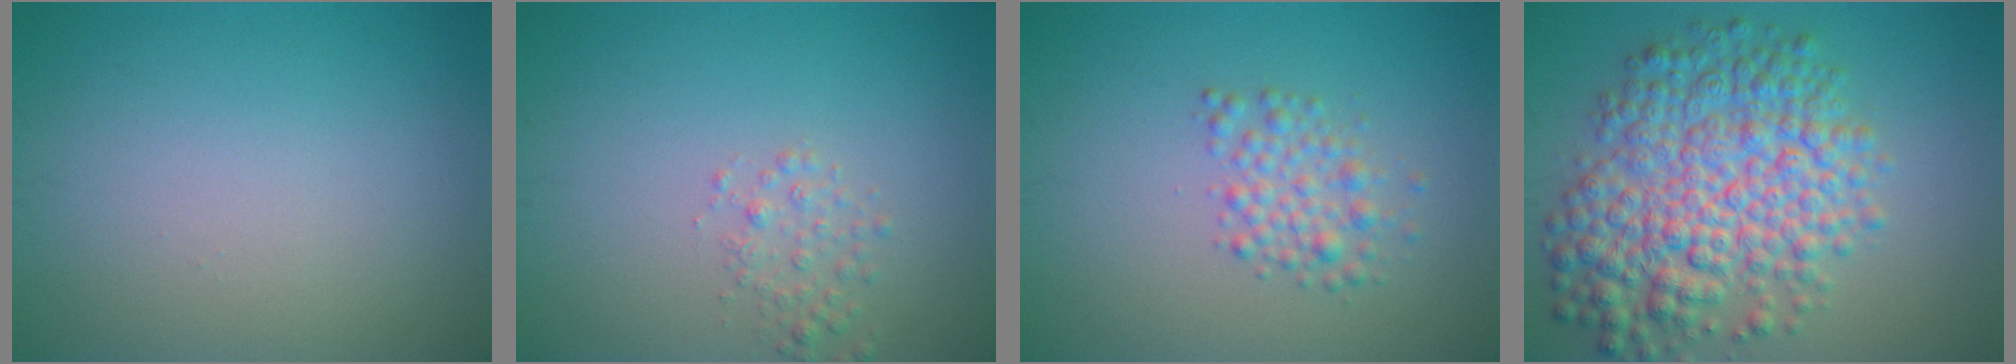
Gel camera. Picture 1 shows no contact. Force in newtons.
{"total": 1.5, "press": 1.5, "slide": 0.1}
{"total": 2.4, "press": 2.4, "slide": 0.1}
{"total": 8.9, "press": 8.9, "slide": 0.2}